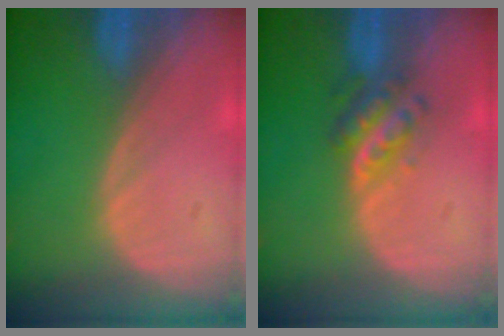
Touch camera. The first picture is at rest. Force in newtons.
{"total": 4.9, "press": 4.5, "slide": 2.1}